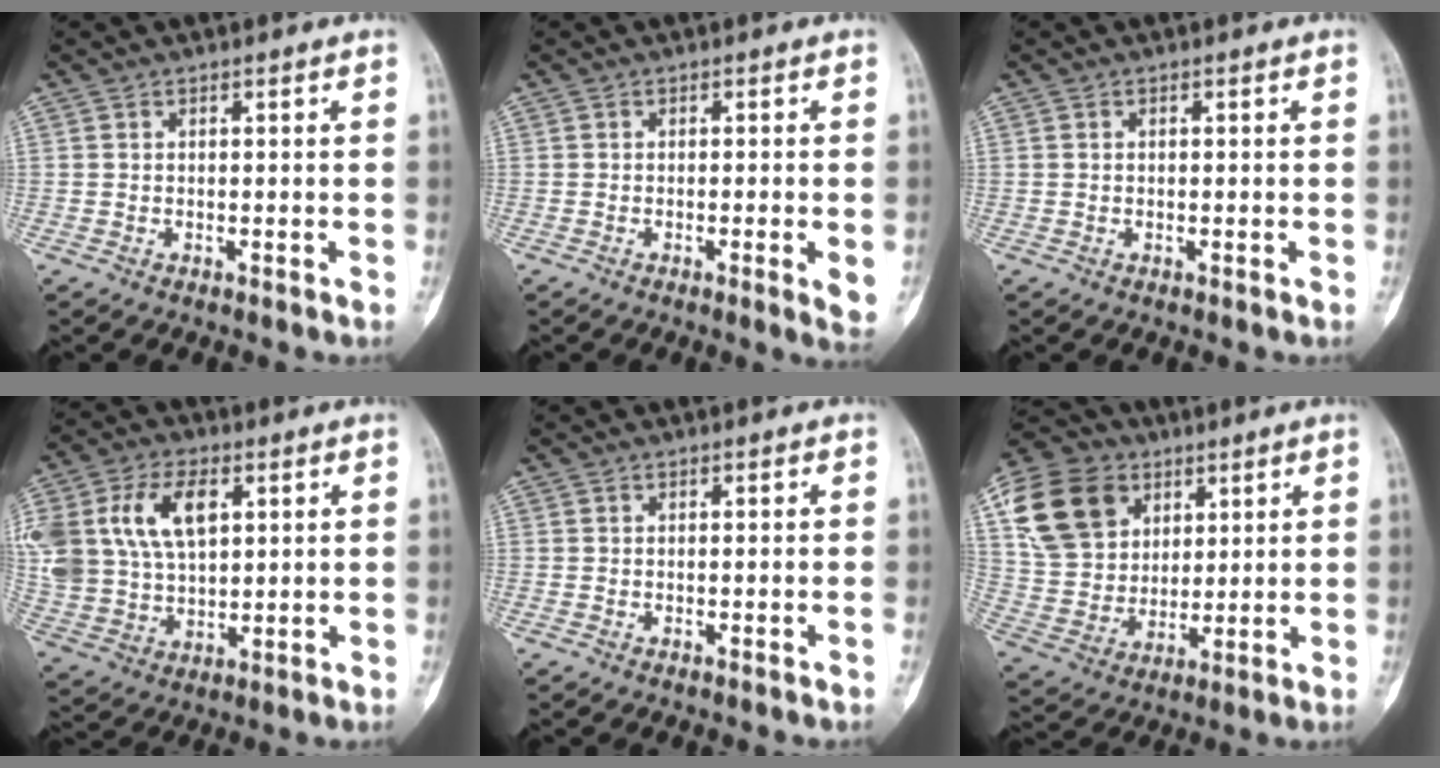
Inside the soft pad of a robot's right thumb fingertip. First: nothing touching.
{"total": 3.8, "force": [-1.0, 0.3, 3.7], "torque": [-0.052, -0.008, -0.016]}
{"total": 0.0}
{"total": 19.8, "force": [6.1, 12.8, 13.8], "torque": [-0.302, 0.010, 0.119]}
{"total": 0.8, "force": [-0.6, -0.3, 0.5], "torque": [-0.001, 0.011, -0.010]}
{"total": 17.8, "force": [7.1, 13.9, 8.6], "torque": [-0.146, -0.003, 0.134]}